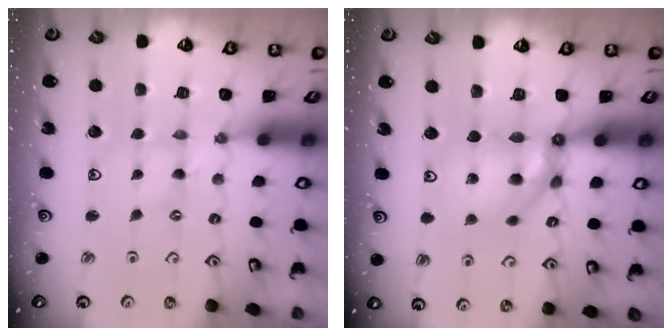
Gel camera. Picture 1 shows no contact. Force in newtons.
{"total": 9.4, "press": 9.4, "slide": 1.1}